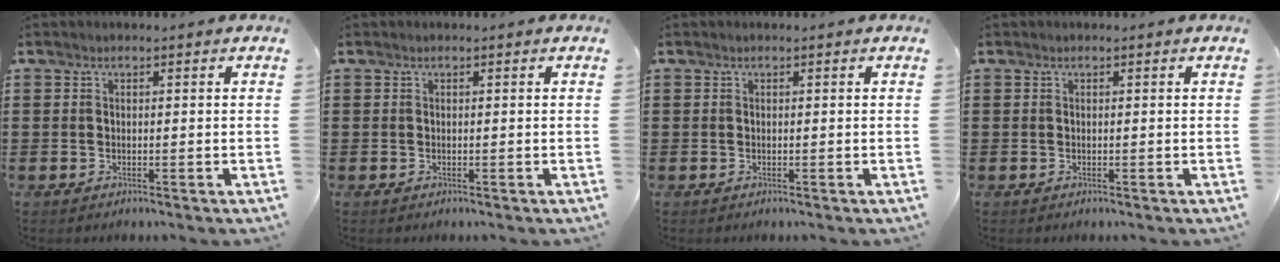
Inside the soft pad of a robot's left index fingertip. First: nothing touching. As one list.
[{"total": 0.0}, {"total": 0.0}, {"total": 0.0}]